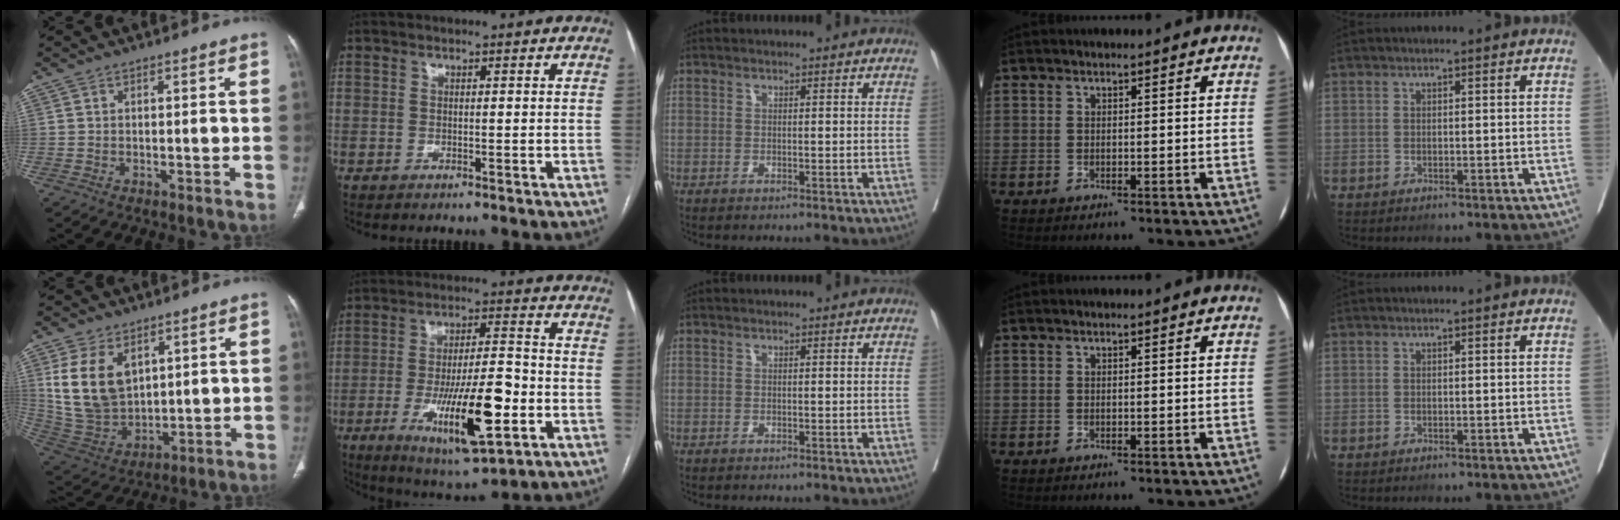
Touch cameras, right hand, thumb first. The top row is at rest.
{"thumb": {"total": 14.5, "force": [4.8, 9.8, 9.6], "torque": [-0.163, -0.017, 0.117]}, "index": {"total": 15.9, "force": [-4.9, 3.3, 14.8], "torque": [-0.257, -0.010, -0.072]}}